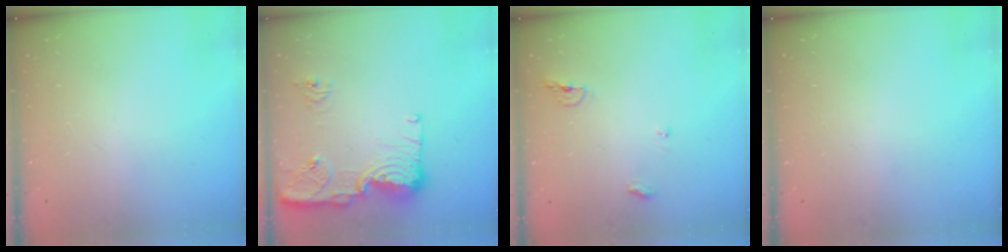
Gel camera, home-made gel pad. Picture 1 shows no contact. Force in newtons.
{"total": 14.8, "press": 14.7, "slide": 1.5}
{"total": 6.8, "press": 6.7, "slide": 0.6}
{"total": 0.0}